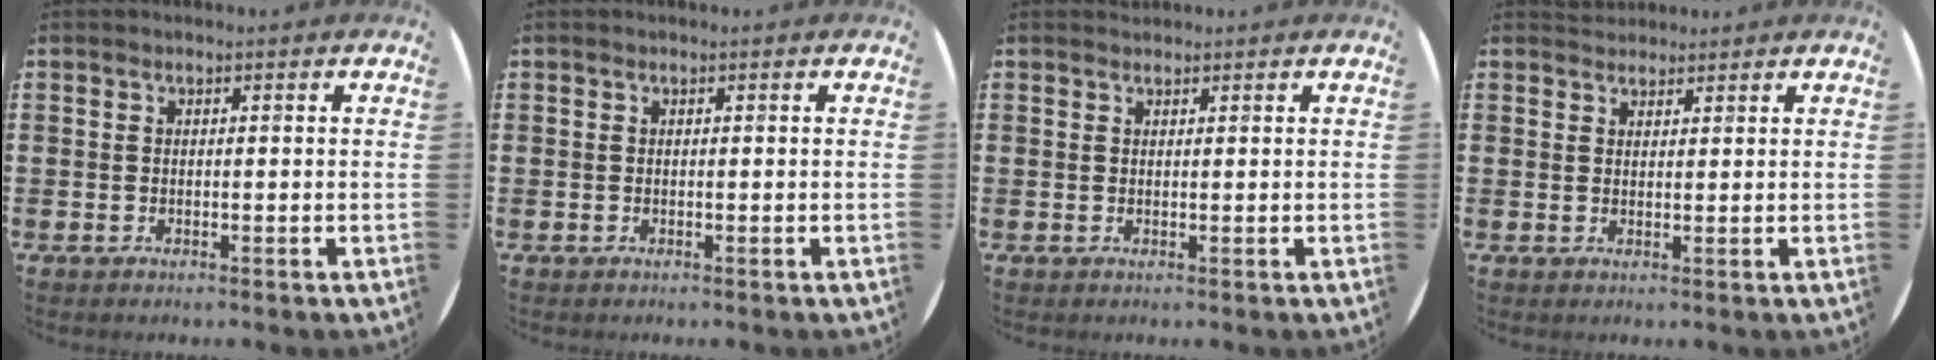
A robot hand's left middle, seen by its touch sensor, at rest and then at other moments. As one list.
[{"total": 0.0}, {"total": 0.6, "force": [0.6, 0.1, -0.1], "torque": [0.001, 0.003, 0.011]}, {"total": 1.8, "force": [1.7, 0.6, -0.1], "torque": [-0.001, 0.004, 0.033]}]